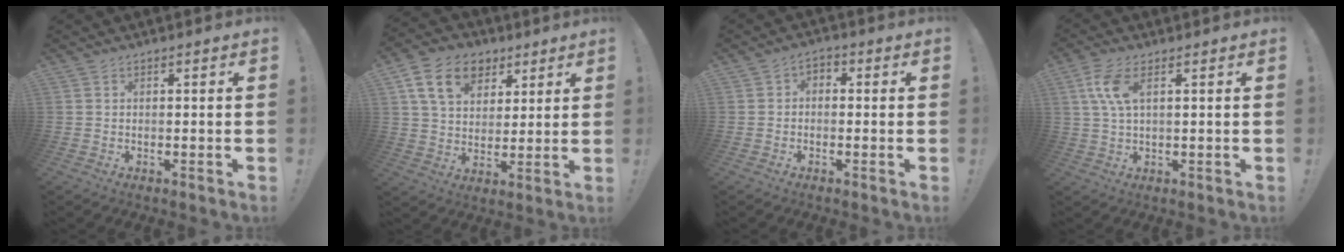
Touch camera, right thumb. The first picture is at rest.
{"total": 15.4, "force": [7.2, 10.9, 8.2], "torque": [-0.117, -0.028, 0.136]}
{"total": 2.6, "force": [-1.5, 1.6, 1.3], "torque": [-0.018, 0.009, -0.028]}
{"total": 7.2, "force": [2.3, 3.0, 6.2], "torque": [-0.125, -0.002, 0.037]}